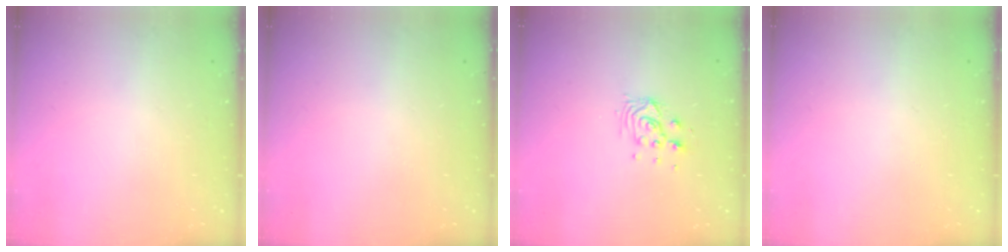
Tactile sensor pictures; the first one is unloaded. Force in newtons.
{"total": 0.0}
{"total": 5.9, "press": 5.9, "slide": 0.4}
{"total": 0.0}